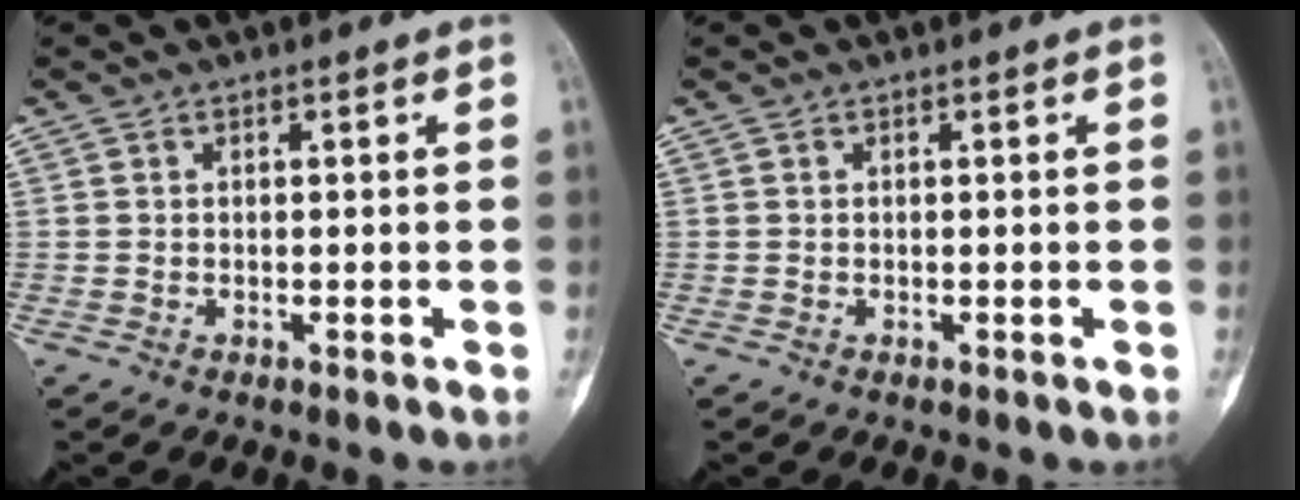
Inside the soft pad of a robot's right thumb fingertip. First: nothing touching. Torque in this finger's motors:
{"motor_torque": [0.06, 0.05, 0.04, 0.00, 0.02]}